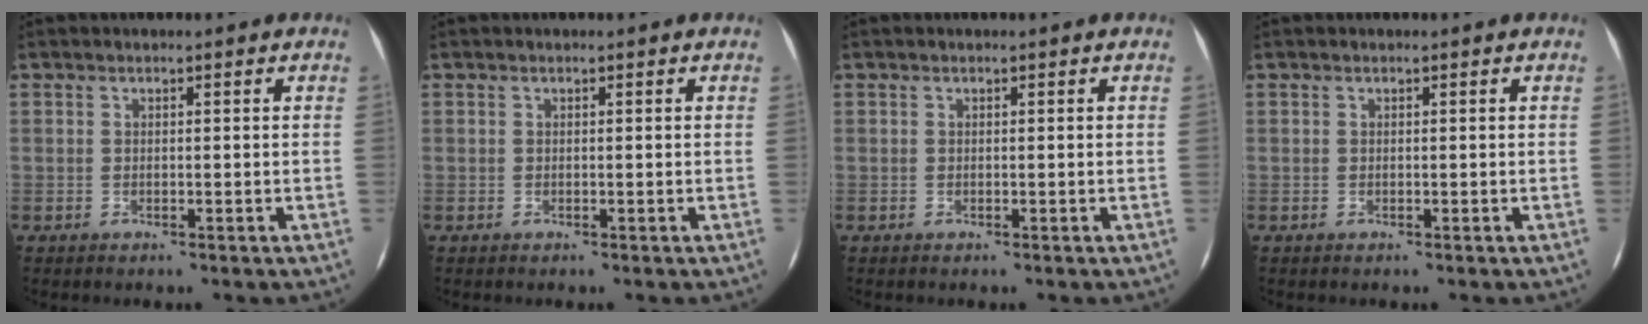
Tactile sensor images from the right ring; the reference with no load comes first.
{"total": 0.0}
{"total": 0.0}
{"total": 0.0}